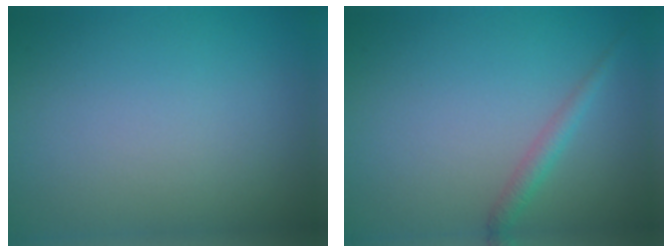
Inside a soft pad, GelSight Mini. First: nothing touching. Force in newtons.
{"total": 1.4, "press": 1.4, "slide": 0.0}